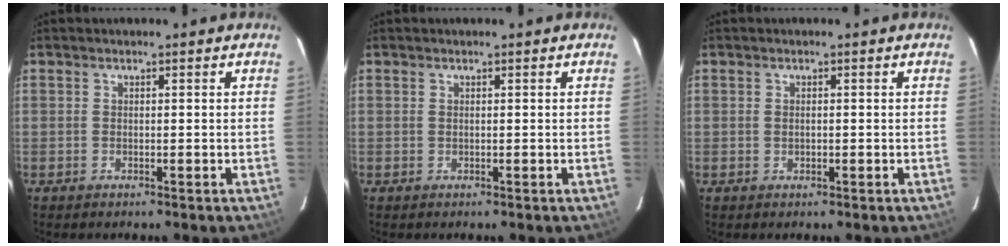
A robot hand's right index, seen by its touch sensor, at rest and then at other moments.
{"total": 0.0}
{"total": 0.6, "force": [-0.1, 0.4, 0.4], "torque": [-0.008, 0.001, -0.002]}